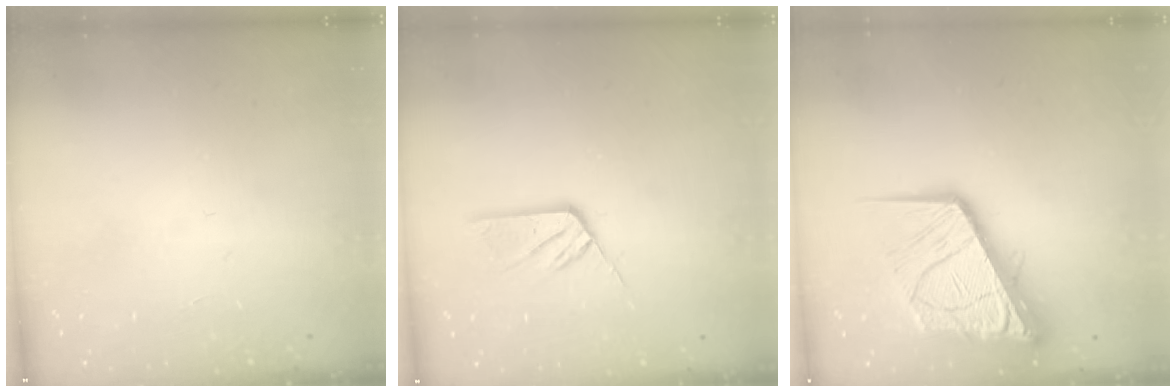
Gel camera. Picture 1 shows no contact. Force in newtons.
{"total": 10.1, "press": 10.0, "slide": 0.8}
{"total": 21.9, "press": 21.8, "slide": 2.9}